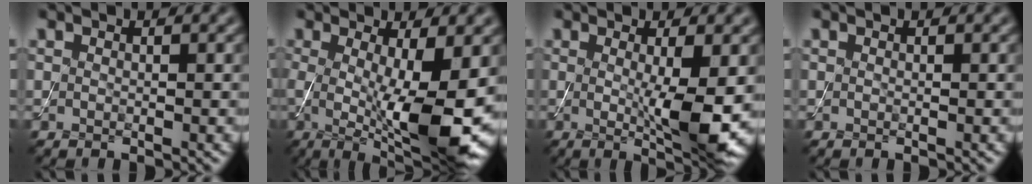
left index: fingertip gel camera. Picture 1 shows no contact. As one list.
[{"total": 10.6, "force": [-1.1, 2.7, 10.2], "torque": [-0.160, -0.029, -0.010]}, {"total": 5.7, "force": [-0.2, 0.9, 5.7], "torque": [-0.087, -0.015, 0.003]}, {"total": 0.0}]